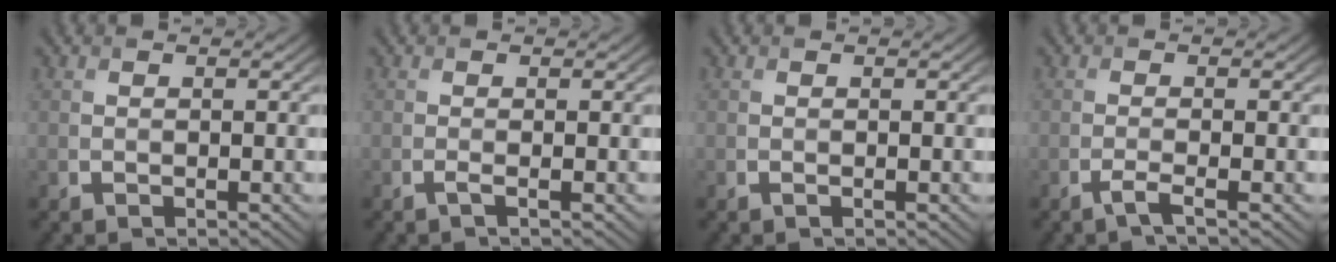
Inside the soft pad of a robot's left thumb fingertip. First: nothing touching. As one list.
[{"total": 0.9, "force": [-0.3, 0.1, 0.9], "torque": [-0.019, -0.002, -0.009]}, {"total": 0.0}, {"total": 1.8, "force": [-1.0, 0.2, 1.5], "torque": [-0.024, 0.004, -0.029]}]